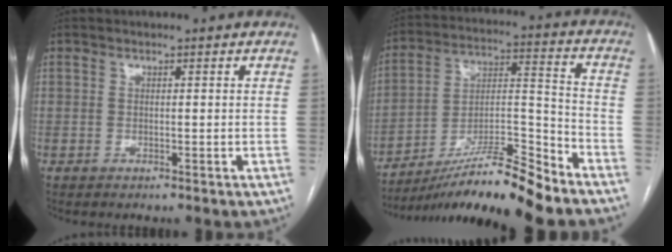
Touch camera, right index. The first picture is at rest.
{"total": 15.8, "force": [-13.2, -0.5, 8.7], "torque": [-0.152, 0.012, -0.226]}